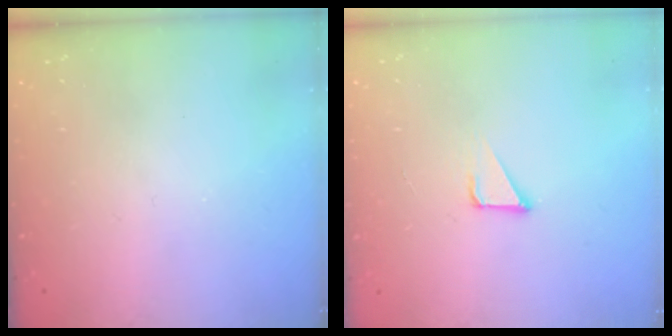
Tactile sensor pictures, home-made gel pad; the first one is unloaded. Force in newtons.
{"total": 2.2, "press": 2.2, "slide": 0.2}